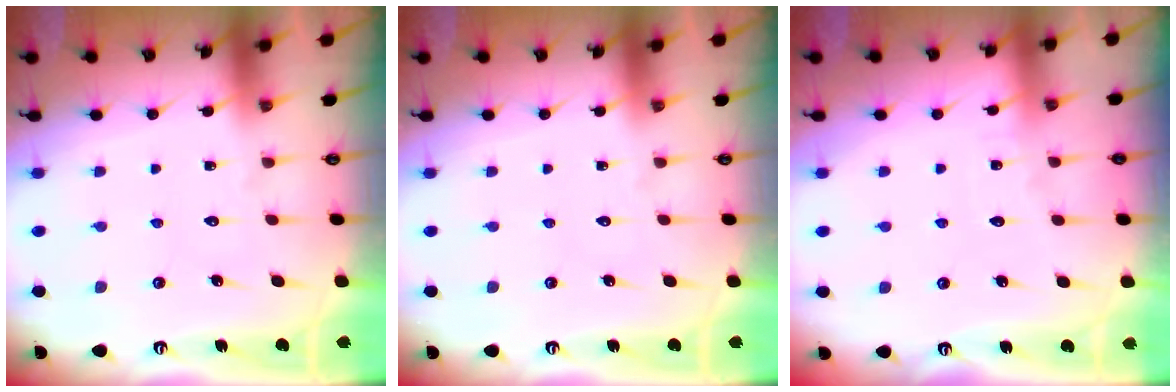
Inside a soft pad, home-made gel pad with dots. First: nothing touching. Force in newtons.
{"total": 0.0}
{"total": 3.0, "press": 3.0, "slide": 0.4}